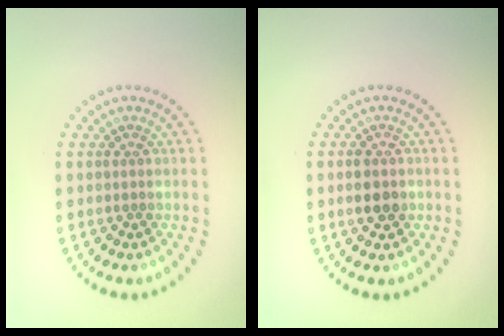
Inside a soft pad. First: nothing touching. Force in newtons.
{"total": 2.2, "press": 2.1, "slide": 0.2}